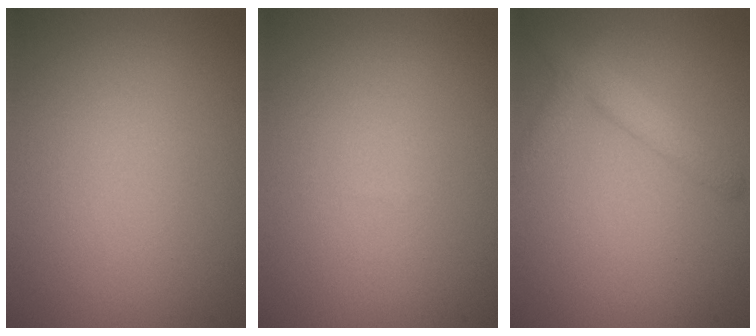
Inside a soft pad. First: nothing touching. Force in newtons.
{"total": 0.0}
{"total": 2.4, "press": 2.4, "slide": 0.2}